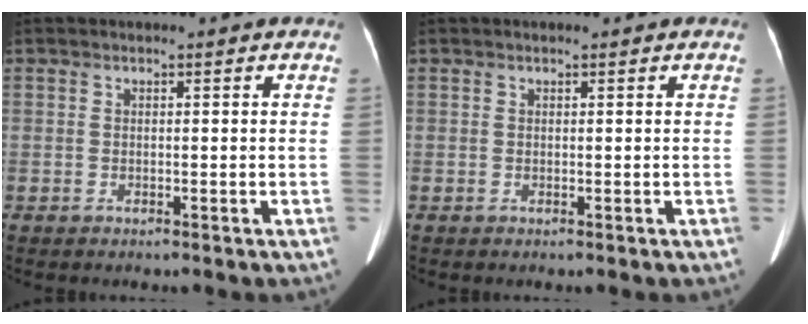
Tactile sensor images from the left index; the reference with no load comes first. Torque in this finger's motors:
{"motor_torque": [-0.12, 0.00, -0.06, 0.01]}